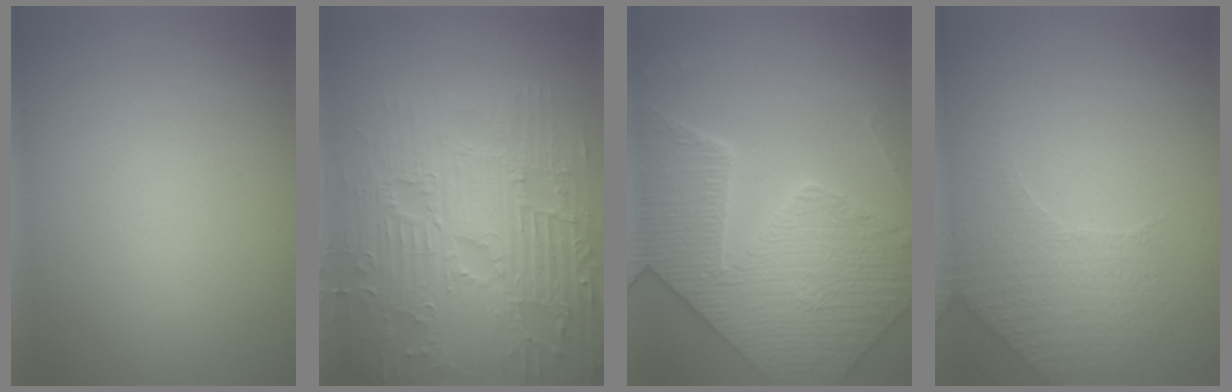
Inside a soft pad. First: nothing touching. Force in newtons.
{"total": 9.3, "press": 6.8, "slide": 6.3}
{"total": 7.6, "press": 6.6, "slide": 3.9}
{"total": 1.9, "press": 1.6, "slide": 1.0}